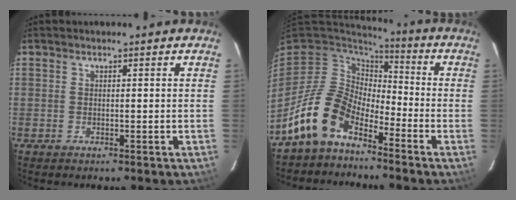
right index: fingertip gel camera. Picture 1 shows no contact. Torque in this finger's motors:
{"motor_torque": [0.68, -0.68, 0.84, 0.19]}